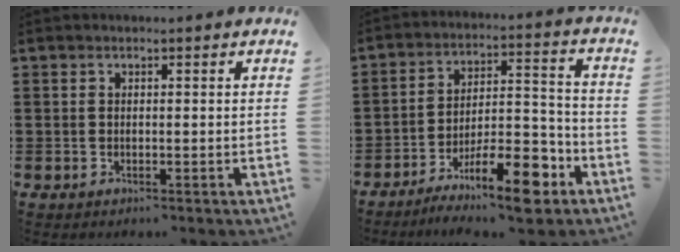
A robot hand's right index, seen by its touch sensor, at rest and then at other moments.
{"total": 12.0, "force": [-7.6, 3.2, 8.7], "torque": [-0.135, 0.027, -0.132]}